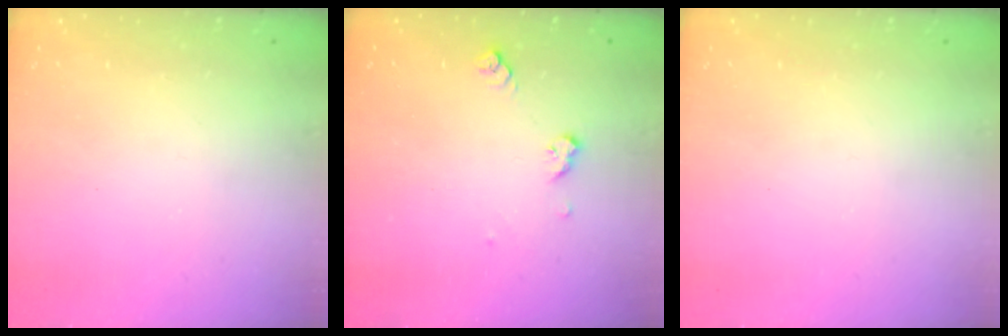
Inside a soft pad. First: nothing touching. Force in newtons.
{"total": 6.0, "press": 5.7, "slide": 1.7}
{"total": 0.0}